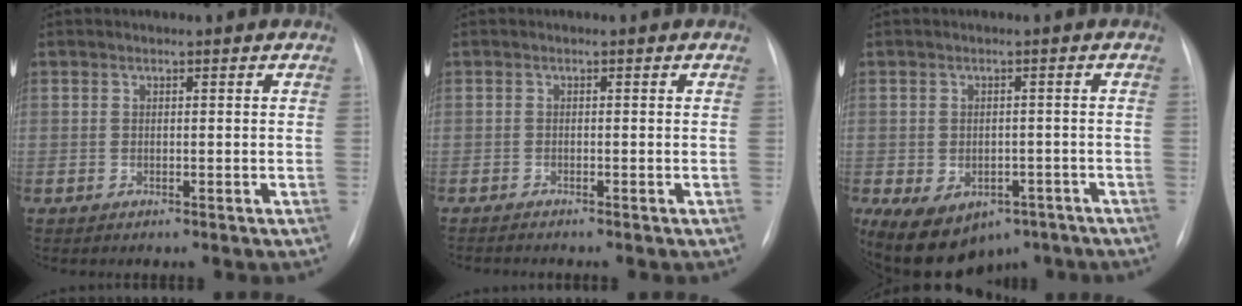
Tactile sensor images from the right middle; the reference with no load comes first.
{"total": 1.7, "force": [-1.5, 0.0, 0.7], "torque": [-0.011, -0.003, -0.022]}
{"total": 12.0, "force": [-7.1, 7.9, 5.6], "torque": [-0.105, 0.011, -0.095]}